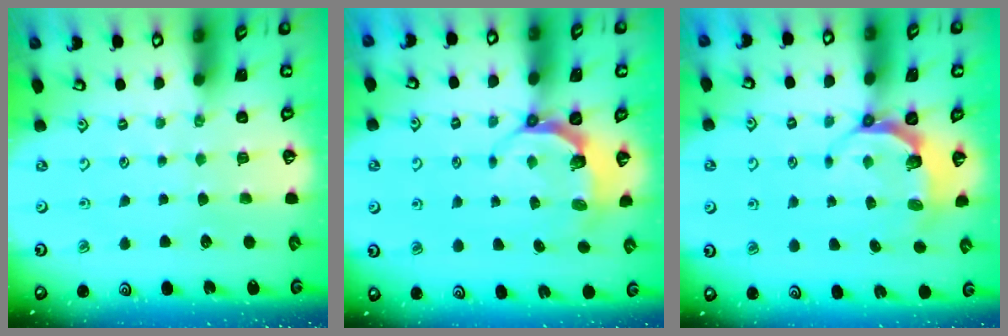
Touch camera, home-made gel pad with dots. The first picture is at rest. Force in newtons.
{"total": 5.6, "press": 4.4, "slide": 3.4}
{"total": 5.6, "press": 4.4, "slide": 3.4}